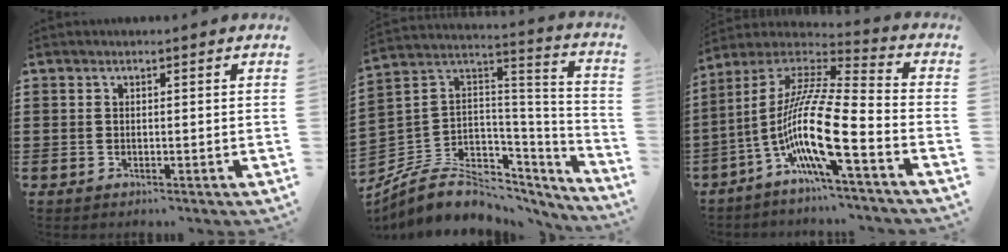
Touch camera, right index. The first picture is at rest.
{"total": 8.5, "force": [-4.5, 6.3, 3.4], "torque": [-0.086, -0.001, -0.078]}
{"total": 14.7, "force": [-6.5, 1.6, 13.1], "torque": [-0.291, -0.027, -0.135]}